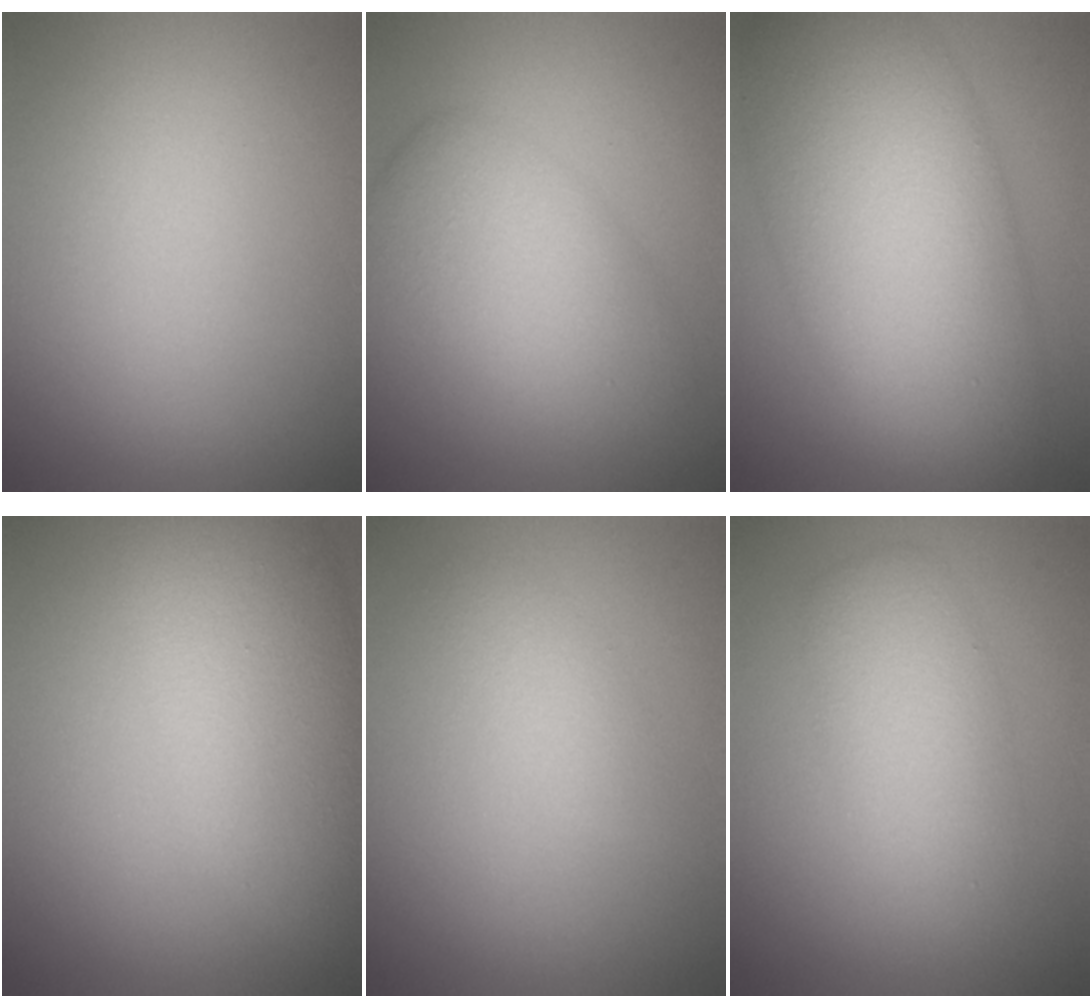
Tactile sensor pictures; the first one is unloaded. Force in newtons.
{"total": 5.2, "press": 5.2, "slide": 0.3}
{"total": 11.6, "press": 11.6, "slide": 0.4}
{"total": 7.6, "press": 7.6, "slide": 0.3}
{"total": 1.5, "press": 1.5, "slide": 0.1}
{"total": 3.8, "press": 3.8, "slide": 0.2}